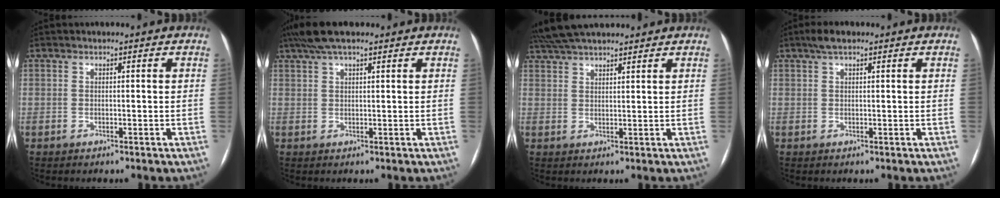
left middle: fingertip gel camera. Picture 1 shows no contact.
{"total": 6.7, "force": [5.0, 1.6, 4.1], "torque": [-0.077, 0.036, 0.089]}
{"total": 9.4, "force": [8.3, 1.9, 4.0], "torque": [-0.073, 0.041, 0.142]}
{"total": 2.6, "force": [1.7, 0.8, 1.7], "torque": [-0.037, 0.015, 0.032]}